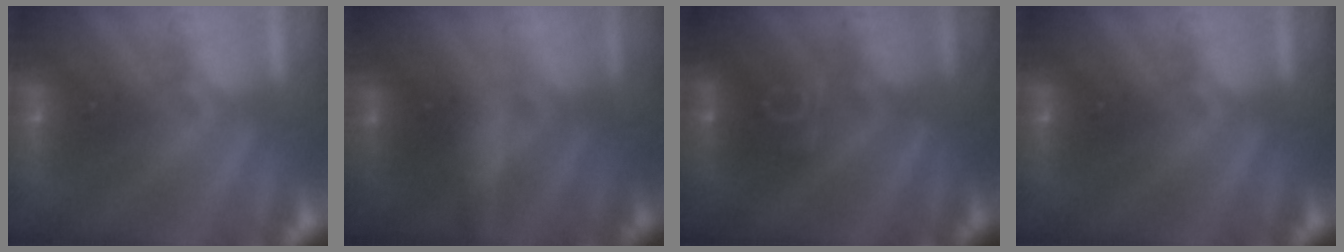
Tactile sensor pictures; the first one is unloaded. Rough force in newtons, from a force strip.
{"total": 2.9}
{"total": 2.6}
{"total": 0.0}